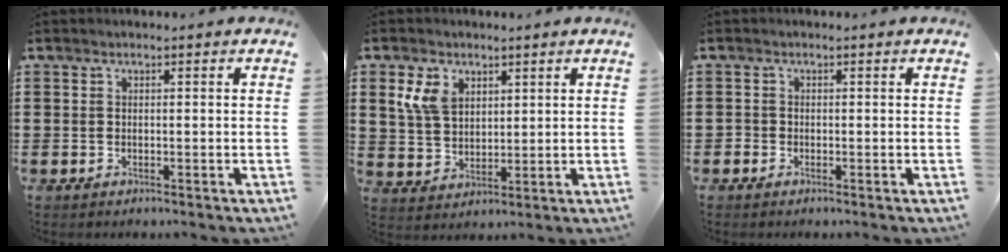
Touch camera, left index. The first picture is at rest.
{"total": 6.0, "force": [2.9, 4.4, 2.9], "torque": [-0.082, 0.013, 0.051]}
{"total": 0.8, "force": [-0.5, 0.6, 0.1], "torque": [-0.005, 0.001, -0.011]}